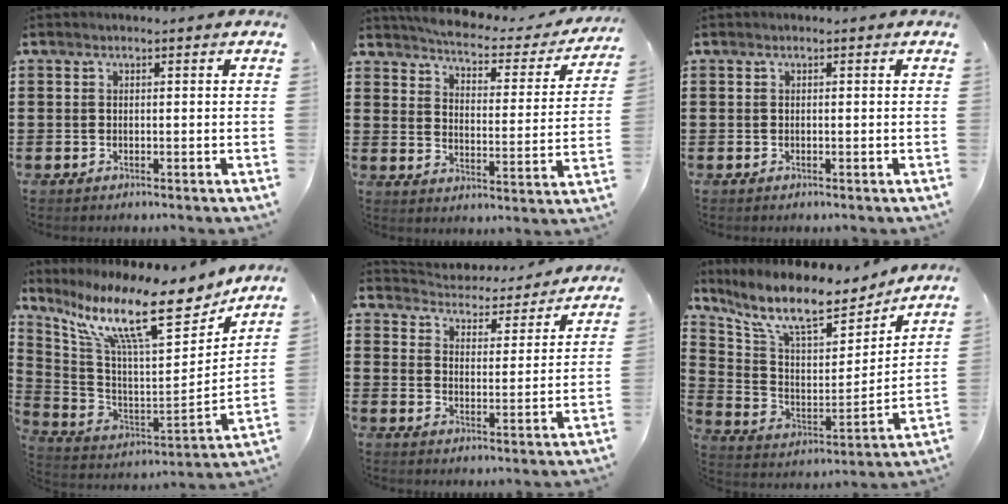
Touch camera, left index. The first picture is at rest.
{"total": 3.5, "force": [3.3, 0.4, 1.2], "torque": [-0.044, -0.027, 0.047]}
{"total": 0.0}
{"total": 16.1, "force": [11.2, 3.0, 11.1], "torque": [-0.230, -0.070, 0.185]}
{"total": 4.2, "force": [4.1, 0.3, 0.0], "torque": [-0.026, -0.036, 0.066]}
{"total": 11.7, "force": [9.3, 2.9, 6.5], "torque": [-0.156, -0.052, 0.158]}